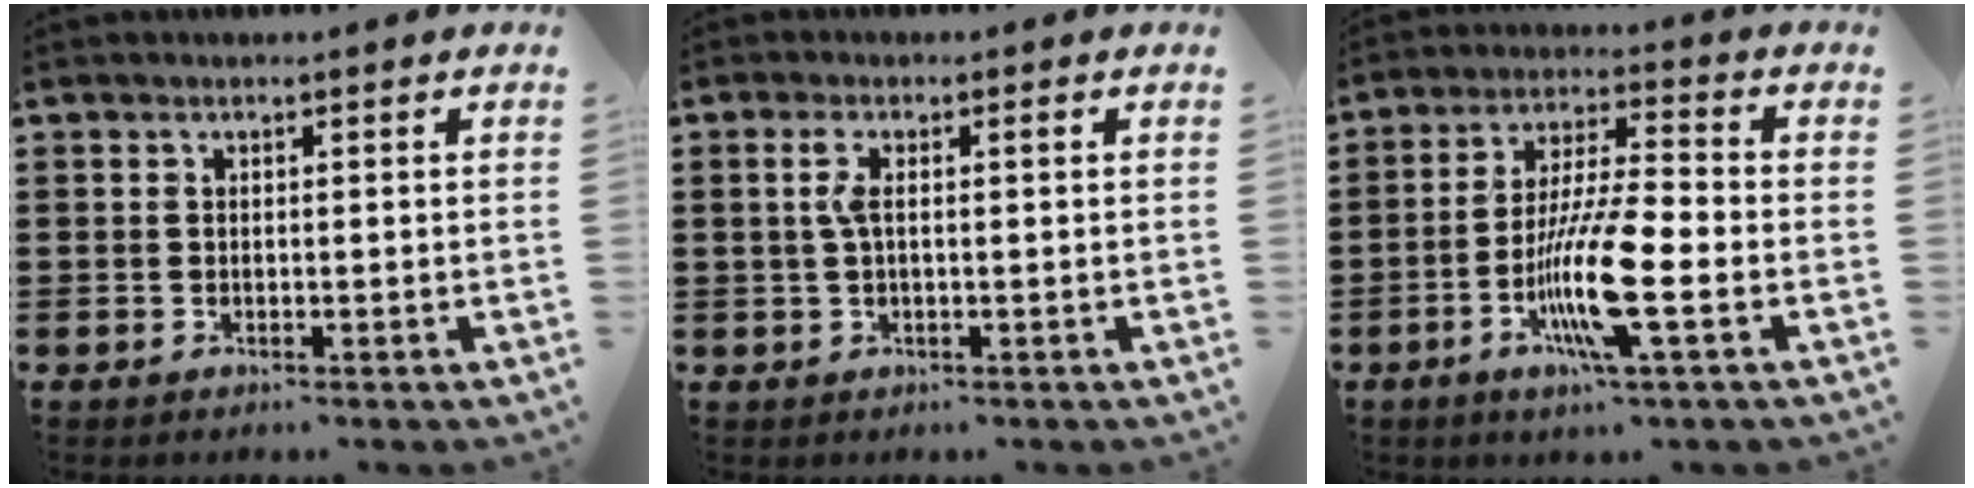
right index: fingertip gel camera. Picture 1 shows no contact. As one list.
[{"total": 3.0, "force": [0.4, 0.6, 2.9], "torque": [-0.070, -0.004, -0.002]}, {"total": 12.4, "force": [-4.0, 2.1, 11.5], "torque": [-0.234, -0.012, -0.079]}]